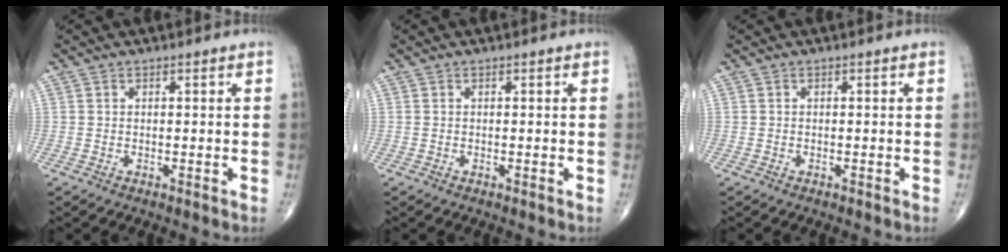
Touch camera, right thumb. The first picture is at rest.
{"total": 0.0}
{"total": 0.0}